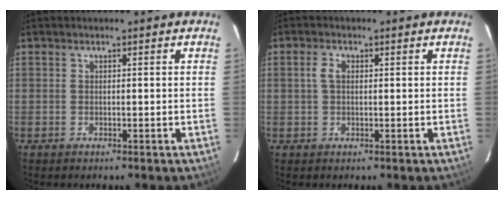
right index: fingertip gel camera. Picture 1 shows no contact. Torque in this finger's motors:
{"motor_torque": [0.17, 0.03, 0.06, 0.03]}